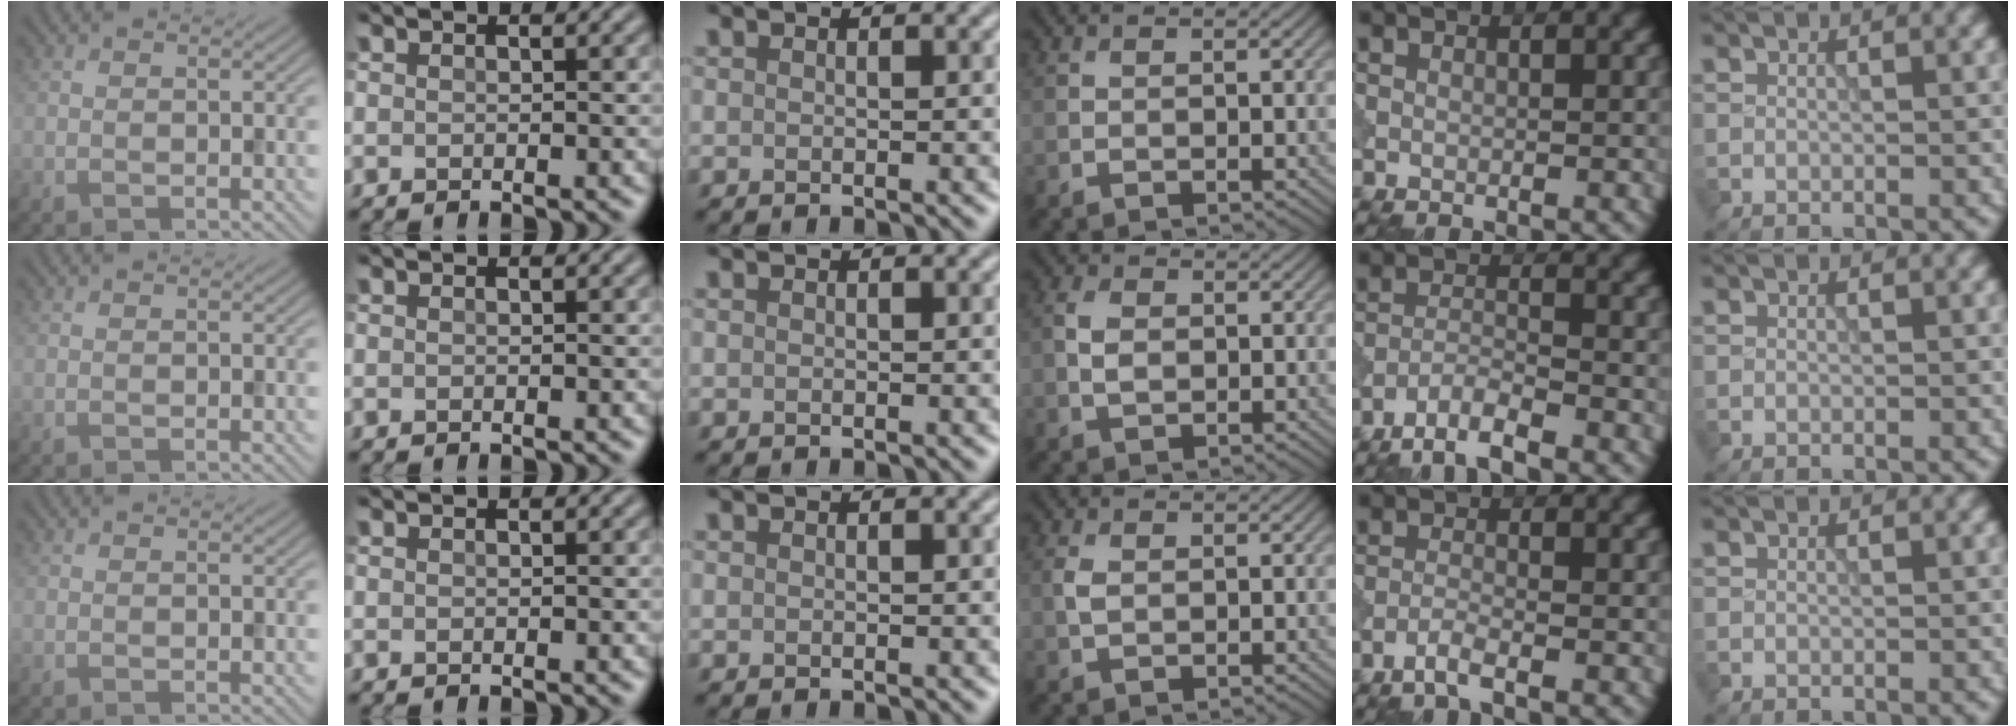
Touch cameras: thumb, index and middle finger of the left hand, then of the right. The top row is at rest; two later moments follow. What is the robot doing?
{"motion": "dispense", "object": "pipette"}